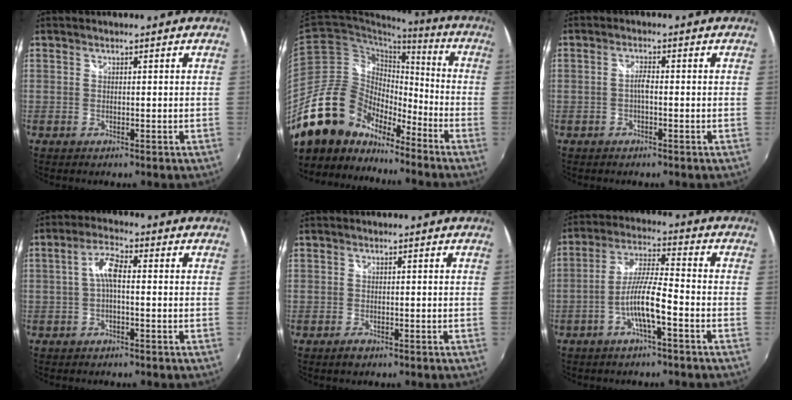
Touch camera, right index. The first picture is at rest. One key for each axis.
{"total": 18.5, "fx": -14.4, "fy": 9.9, "fz": 6.0, "tx": -0.126, "ty": 0.028, "tz": -0.262}
{"total": 1.7, "fx": -0.5, "fy": 0.4, "fz": 1.6, "tx": -0.031, "ty": 0.005, "tz": -0.012}
{"total": 4.6, "fx": -0.4, "fy": 1.4, "fz": 4.3, "tx": -0.089, "ty": 0.015, "tz": -0.009}
{"total": 1.7, "fx": -1.0, "fy": 1.2, "fz": 0.5, "tx": -0.012, "ty": -0.002, "tz": -0.017}
{"total": 8.5, "fx": -3.7, "fy": 0.7, "fz": 7.6, "tx": -0.156, "ty": 0.005, "tz": -0.070}